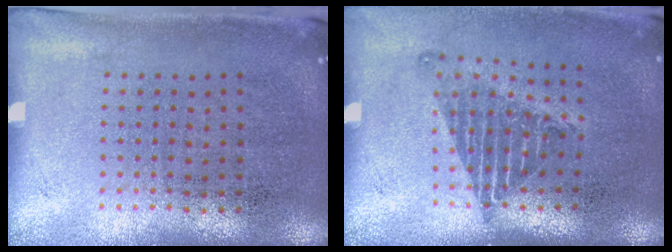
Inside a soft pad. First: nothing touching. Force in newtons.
{"total": 1.3, "press": 1.1, "slide": 0.8}